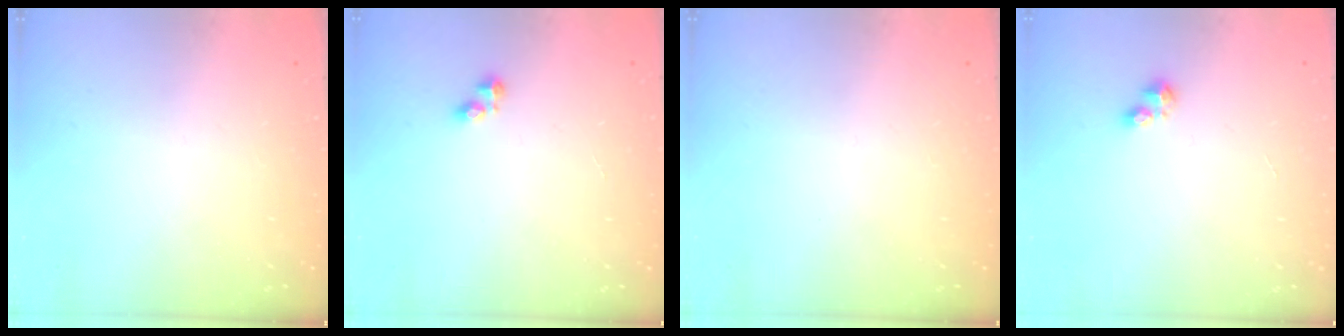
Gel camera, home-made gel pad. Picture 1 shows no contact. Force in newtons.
{"total": 2.1, "press": 2.0, "slide": 0.4}
{"total": 0.0}
{"total": 2.6, "press": 2.5, "slide": 0.3}